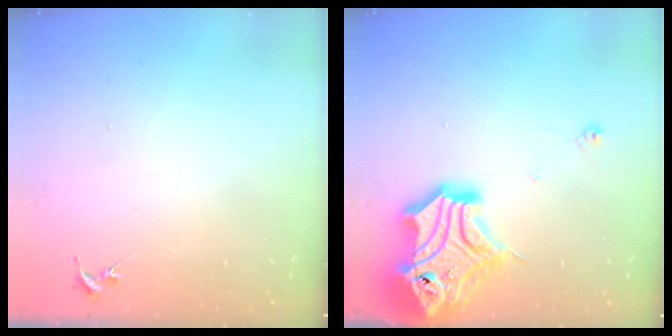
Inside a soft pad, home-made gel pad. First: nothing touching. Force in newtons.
{"total": 21.0, "press": 20.9, "slide": 2.4}